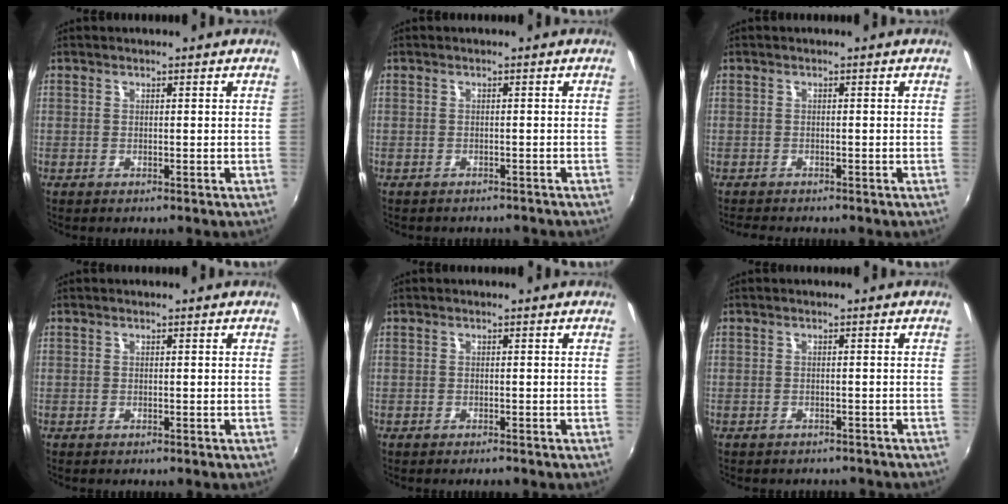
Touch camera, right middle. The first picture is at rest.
{"total": 3.3, "force": [-3.0, 1.1, 0.9], "torque": [-0.021, -0.012, -0.038]}
{"total": 4.3, "force": [-4.1, 0.7, 0.9], "torque": [-0.033, -0.012, -0.071]}
{"total": 0.0}
{"total": 1.2, "force": [-1.1, 0.3, 0.4], "torque": [-0.012, -0.005, -0.020]}
{"total": 4.5, "force": [-4.1, 1.6, 1.3], "torque": [-0.030, -0.014, -0.052]}